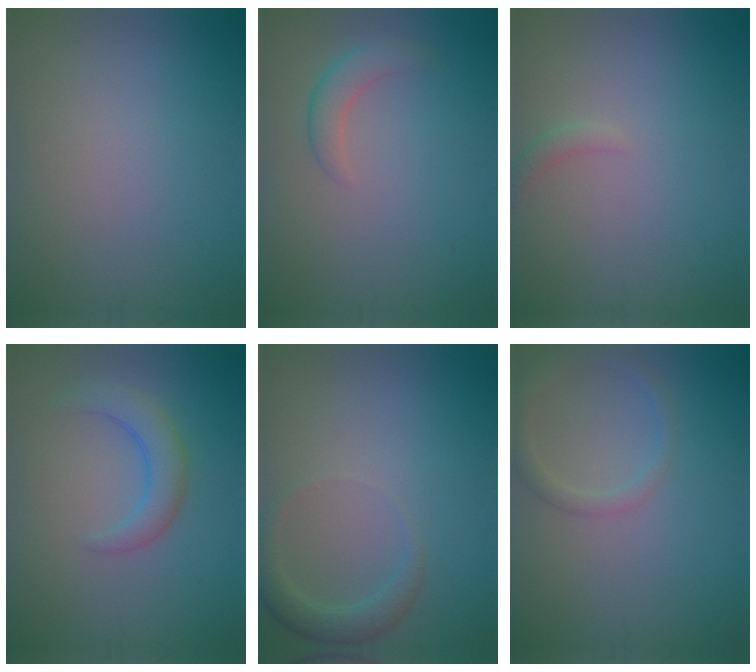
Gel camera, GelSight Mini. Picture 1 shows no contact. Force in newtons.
{"total": 2.0, "press": 2.0, "slide": 0.2}
{"total": 0.9, "press": 0.8, "slide": 0.1}
{"total": 2.9, "press": 2.9, "slide": 0.3}
{"total": 2.2, "press": 2.2, "slide": 0.2}
{"total": 2.1, "press": 2.1, "slide": 0.1}